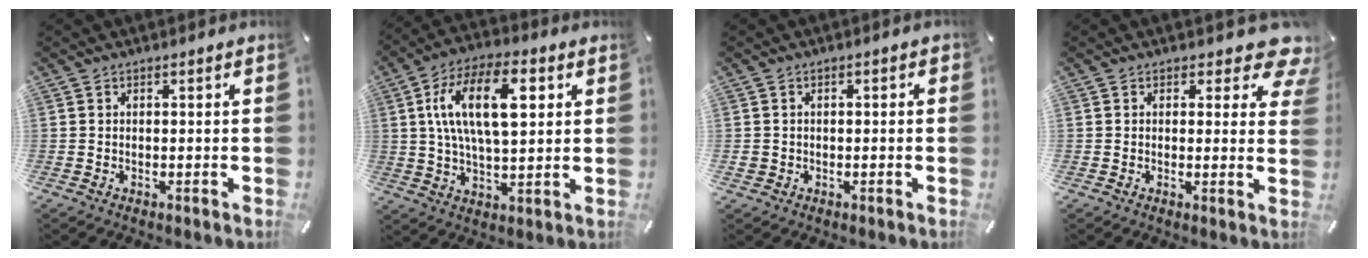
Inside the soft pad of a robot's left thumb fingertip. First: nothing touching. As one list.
[{"total": 16.6, "force": [4.7, 8.1, 13.7], "torque": [-0.256, 0.003, 0.073]}, {"total": 2.2, "force": [-0.7, 2.0, 0.8], "torque": [-0.015, 0.004, -0.015]}, {"total": 7.0, "force": [4.1, 3.6, 4.4], "torque": [-0.039, -0.027, 0.066]}]